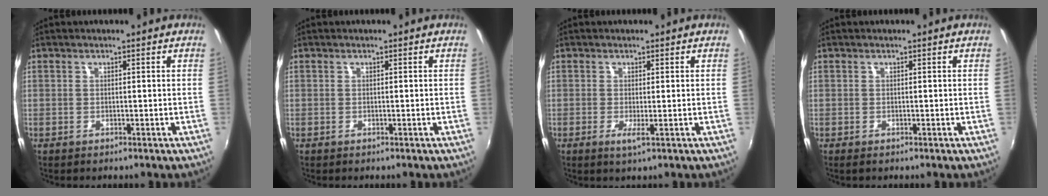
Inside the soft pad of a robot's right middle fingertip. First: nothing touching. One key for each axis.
{"total": 0.0}
{"total": 1.7, "fx": -0.3, "fy": -0.2, "fz": 1.6, "tx": -0.031, "ty": -0.006, "tz": -0.006}
{"total": 0.0}